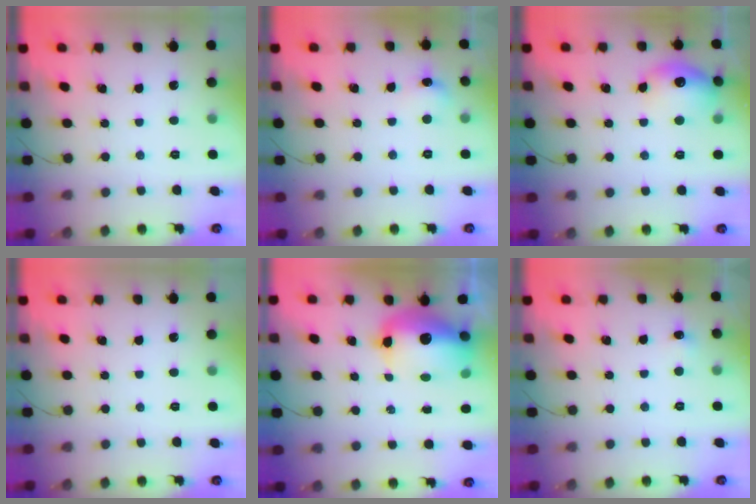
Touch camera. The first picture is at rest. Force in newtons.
{"total": 6.2, "press": 6.0, "slide": 1.7}
{"total": 13.7, "press": 13.6, "slide": 1.0}
{"total": 0.0}
{"total": 14.3, "press": 13.9, "slide": 3.4}
{"total": 3.7, "press": 3.5, "slide": 1.0}